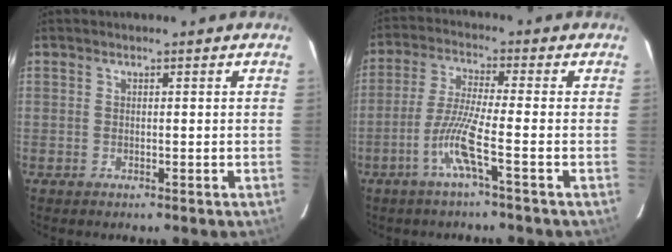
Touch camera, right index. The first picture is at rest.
{"total": 7.3, "force": [-3.1, -0.9, 6.5], "torque": [-0.132, -0.005, -0.067]}